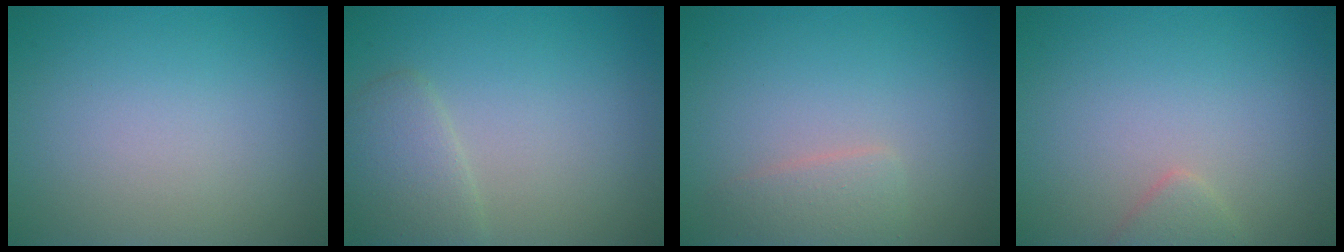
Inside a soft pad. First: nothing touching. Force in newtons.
{"total": 2.6, "press": 2.6, "slide": 0.2}
{"total": 1.8, "press": 1.8, "slide": 0.0}
{"total": 1.3, "press": 1.3, "slide": 0.1}